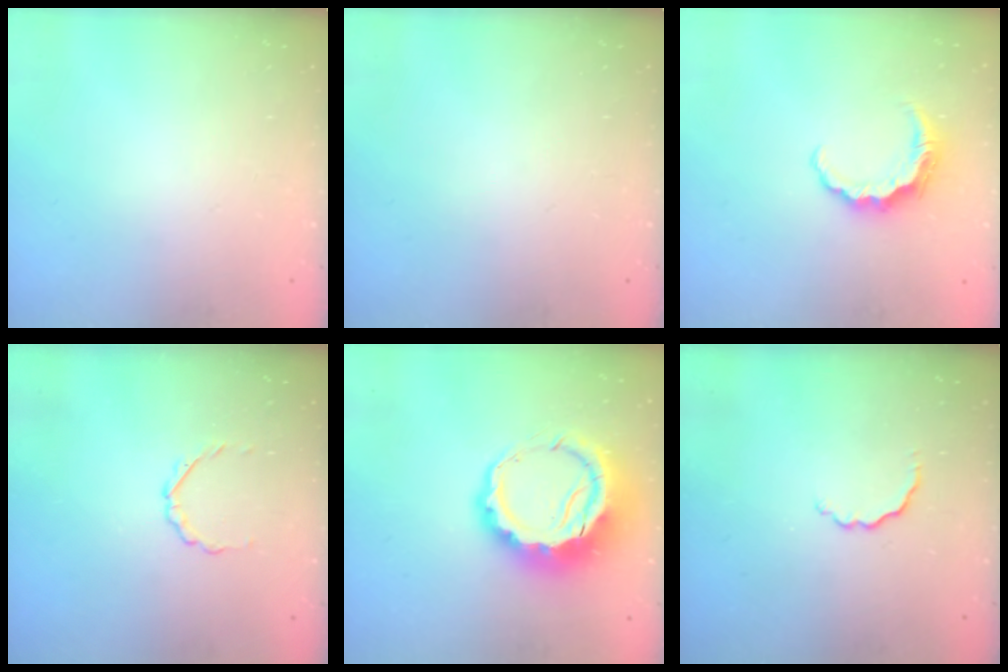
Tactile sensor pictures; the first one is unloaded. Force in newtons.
{"total": 0.0}
{"total": 6.6, "press": 6.6, "slide": 0.3}
{"total": 2.3, "press": 2.1, "slide": 0.8}
{"total": 13.1, "press": 12.8, "slide": 2.8}
{"total": 2.7, "press": 2.6, "slide": 0.8}